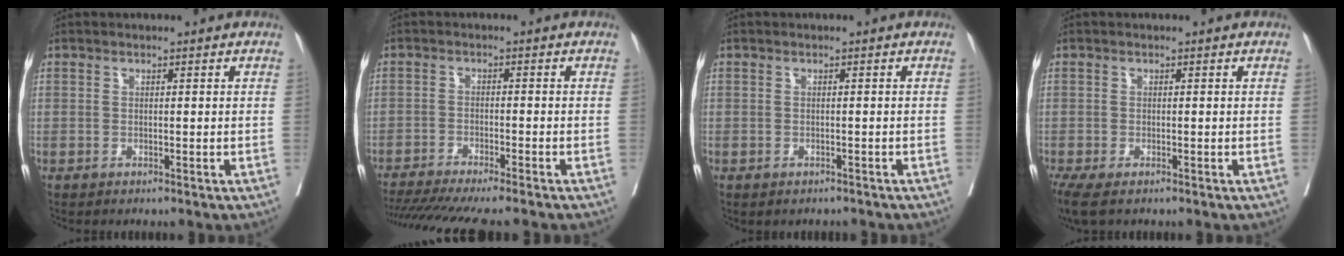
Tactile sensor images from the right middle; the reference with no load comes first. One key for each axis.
{"total": 14.6, "fx": -12.9, "fy": 0.6, "fz": 7.0, "tx": -0.107, "ty": -0.029, "tz": -0.190}
{"total": 1.5, "fx": -1.4, "fy": 0.7, "fz": 0.2, "tx": -0.005, "ty": -0.001, "tz": -0.019}
{"total": 4.6, "fx": -3.2, "fy": 1.6, "fz": 2.9, "tx": -0.057, "ty": -0.018, "tz": -0.055}